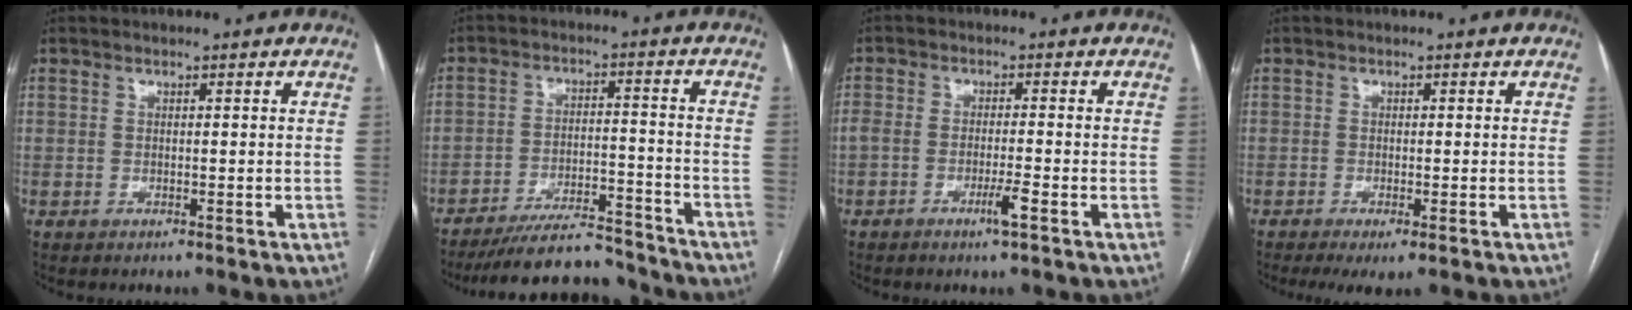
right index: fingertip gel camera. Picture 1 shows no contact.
{"total": 13.4, "force": [-12.5, 2.5, 4.1], "torque": [-0.058, 0.014, -0.192]}
{"total": 3.8, "force": [-2.0, 0.2, 3.3], "torque": [-0.067, 0.003, -0.034]}
{"total": 3.5, "force": [-2.1, 0.8, 2.7], "torque": [-0.046, -0.012, -0.034]}